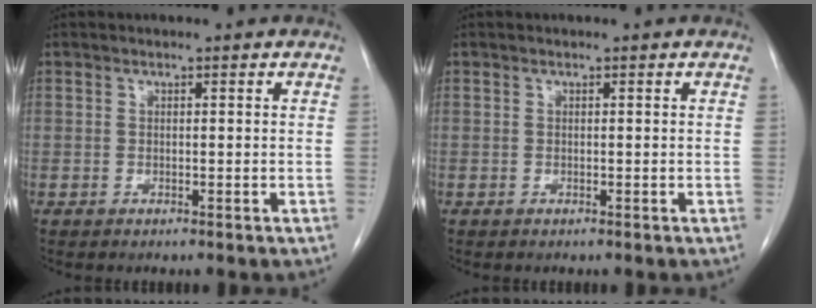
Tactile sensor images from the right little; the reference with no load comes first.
{"total": 0.0}